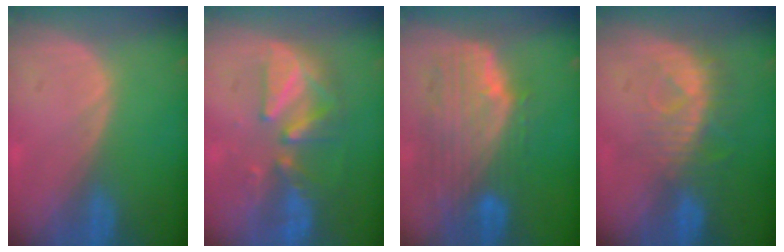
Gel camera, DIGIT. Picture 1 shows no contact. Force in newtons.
{"total": 8.0, "press": 7.9, "slide": 1.5}
{"total": 10.3, "press": 9.0, "slide": 5.1}
{"total": 8.2, "press": 7.4, "slide": 3.5}